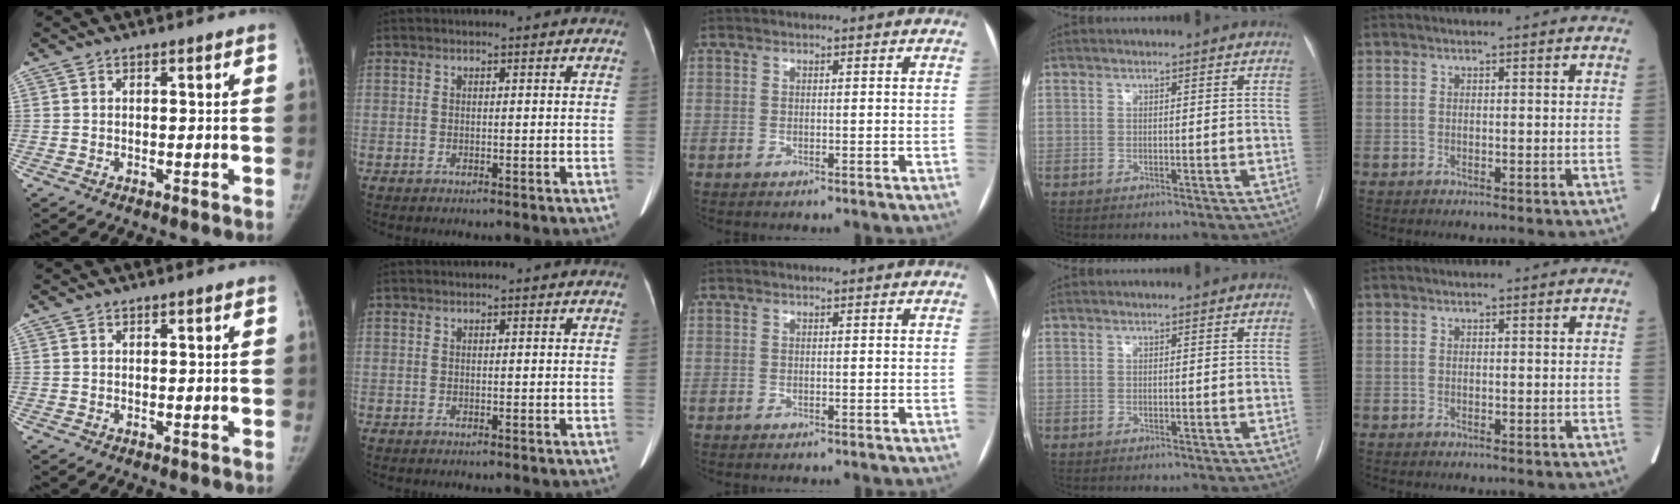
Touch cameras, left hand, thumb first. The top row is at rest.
{}